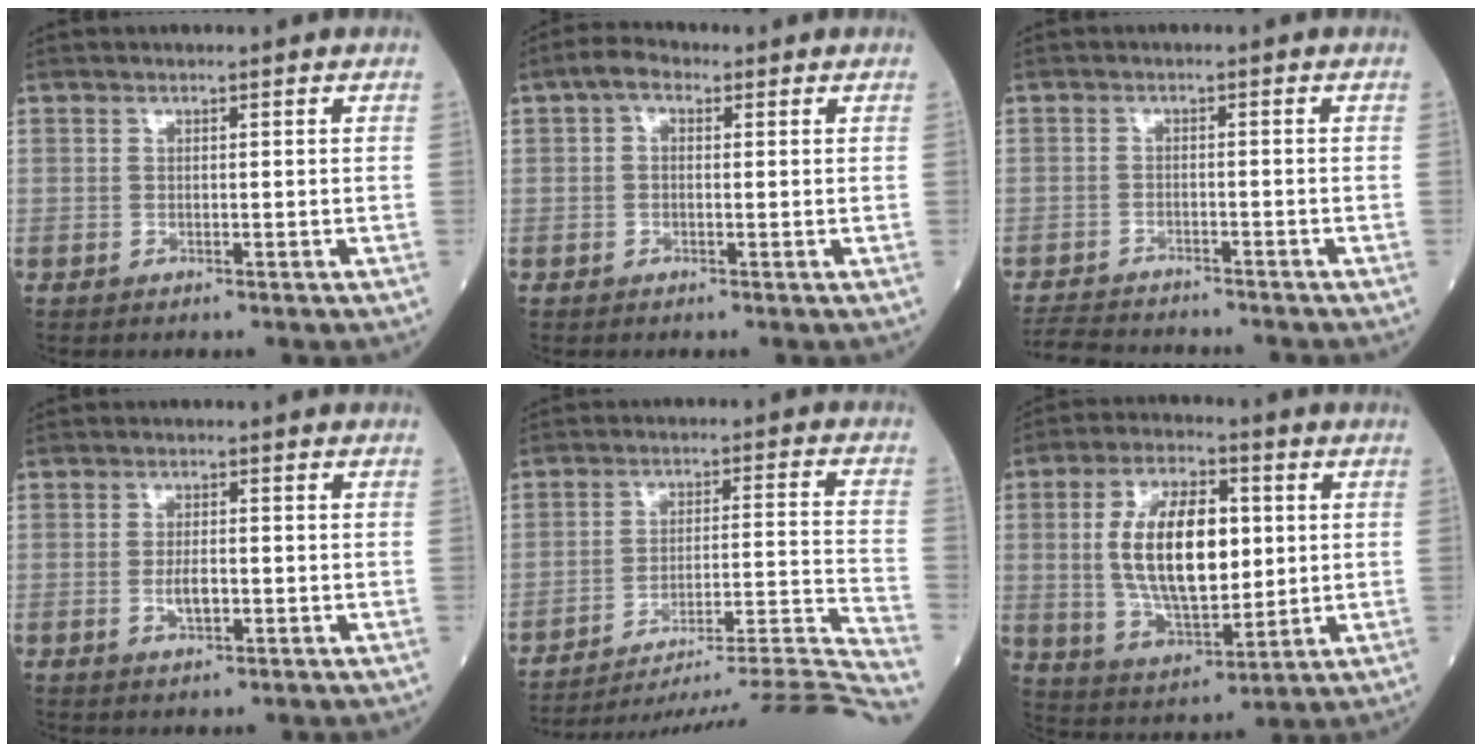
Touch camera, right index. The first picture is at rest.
{"total": 3.0, "force": [1.0, 1.8, 2.1], "torque": [-0.041, 0.017, 0.014]}
{"total": 8.4, "force": [-8.0, 1.4, 2.0], "torque": [-0.032, -0.007, -0.129]}
{"total": 3.0, "force": [-0.7, 1.1, 2.8], "torque": [-0.054, -0.001, -0.010]}
{"total": 26.3, "force": [-24.6, -3.5, 8.6], "torque": [-0.055, -0.019, -0.333]}
{"total": 14.9, "force": [1.8, 6.5, 13.2], "torque": [-0.257, 0.006, 0.037]}